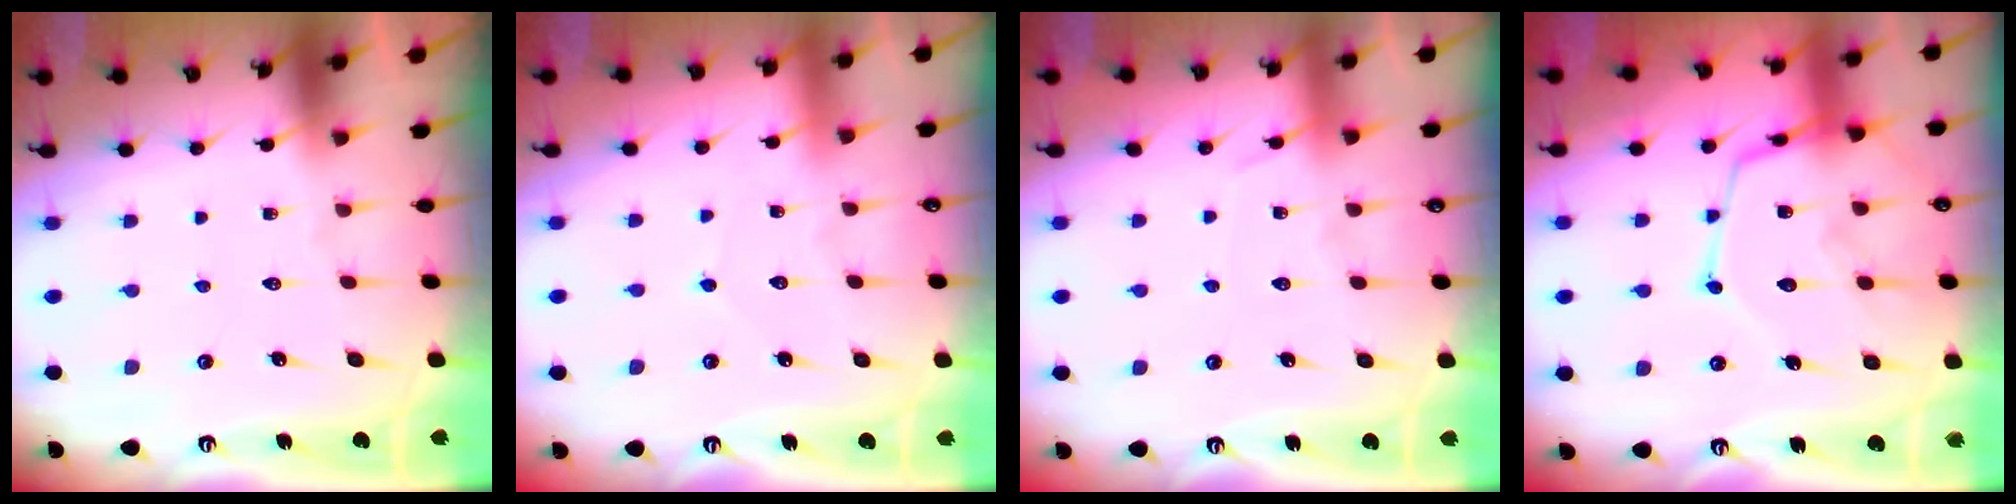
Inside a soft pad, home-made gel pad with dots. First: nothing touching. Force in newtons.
{"total": 2.8, "press": 2.7, "slide": 0.4}
{"total": 5.5, "press": 5.5, "slide": 0.6}
{"total": 15.6, "press": 15.6, "slide": 1.2}